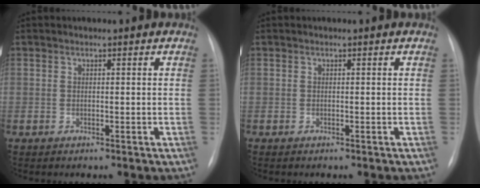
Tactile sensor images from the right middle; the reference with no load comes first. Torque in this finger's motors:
{"motor_torque": [0.30, -0.37, 0.07, 0.02]}